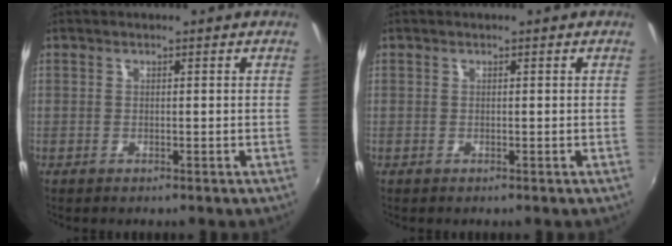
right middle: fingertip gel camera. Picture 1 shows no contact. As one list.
[{"total": 0.0}]